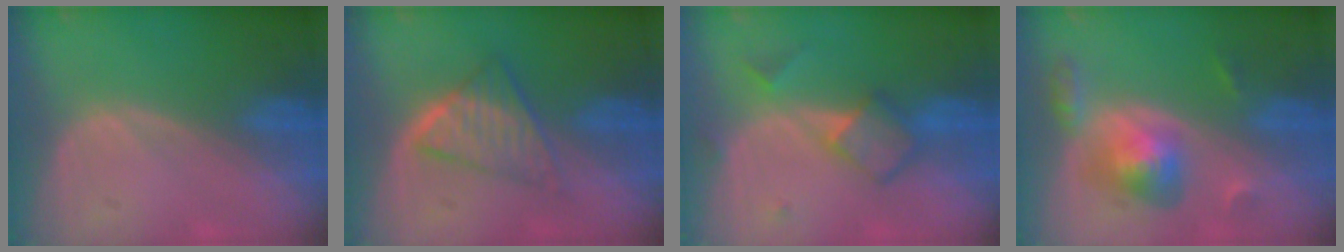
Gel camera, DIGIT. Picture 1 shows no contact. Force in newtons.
{"total": 5.8, "press": 5.5, "slide": 1.7}
{"total": 5.0, "press": 5.0, "slide": 0.5}
{"total": 6.1, "press": 5.6, "slide": 2.4}